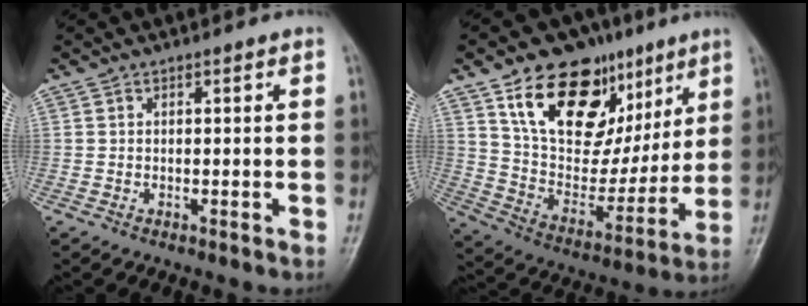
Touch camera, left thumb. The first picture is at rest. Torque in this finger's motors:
{"motor_torque": [2.27, 1.70, 1.26, -1.51, 0.43]}